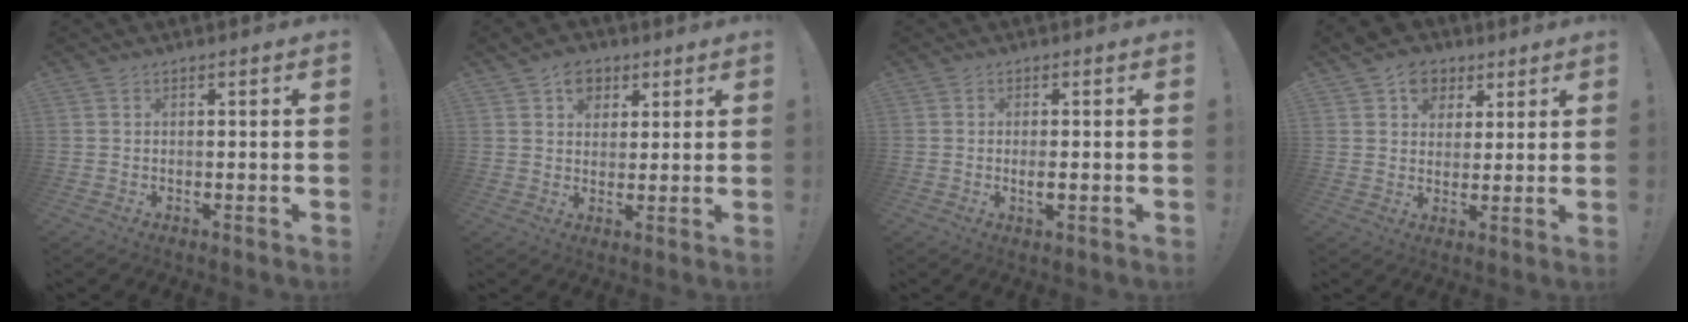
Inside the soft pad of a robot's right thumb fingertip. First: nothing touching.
{"total": 7.1, "force": [3.5, 5.6, 2.7], "torque": [-0.035, -0.012, 0.067]}
{"total": 2.2, "force": [-0.4, 0.4, 2.2], "torque": [-0.029, -0.002, -0.008]}
{"total": 9.4, "force": [4.5, 7.8, 2.7], "torque": [-0.036, -0.024, 0.090]}